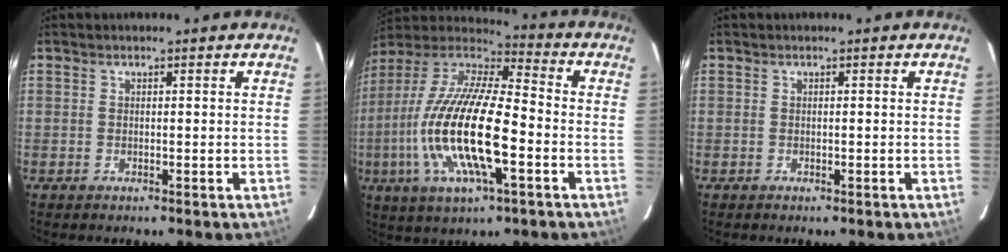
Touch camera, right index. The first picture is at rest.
{"total": 22.4, "force": [-5.6, 6.8, 20.6], "torque": [-0.410, -0.024, -0.110]}
{"total": 0.0}